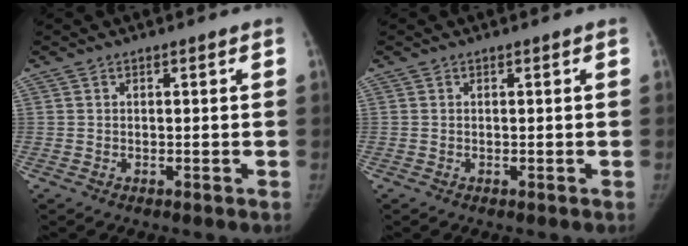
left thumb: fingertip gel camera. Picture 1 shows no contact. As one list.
[{"total": 0.0}]